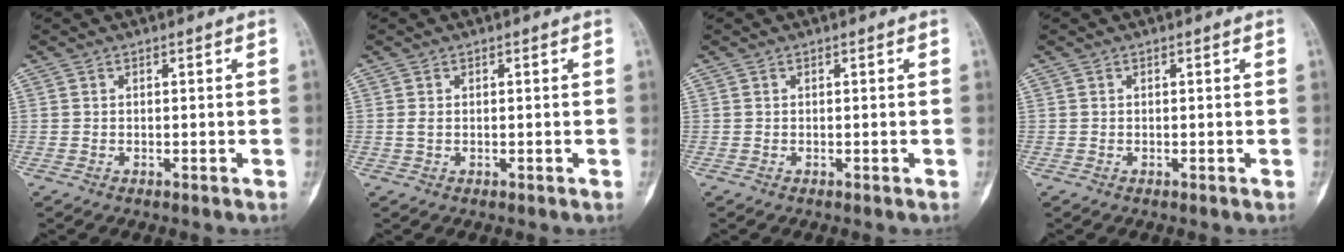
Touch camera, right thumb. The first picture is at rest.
{"total": 1.0, "force": [0.1, 0.6, 0.8], "torque": [-0.023, 0.002, 0.004]}
{"total": 0.0}
{"total": 0.0}